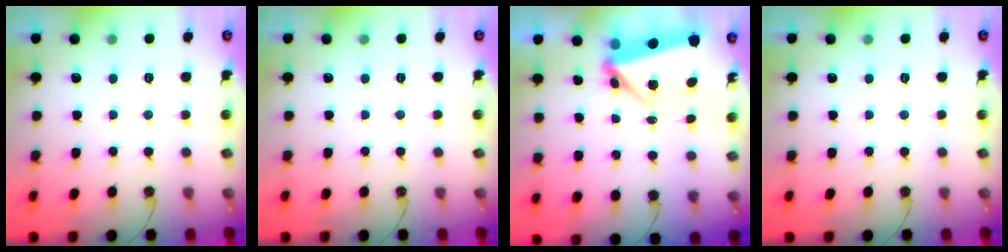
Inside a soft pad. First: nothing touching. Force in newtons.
{"total": 0.0}
{"total": 5.0, "press": 4.8, "slide": 1.6}
{"total": 0.0}